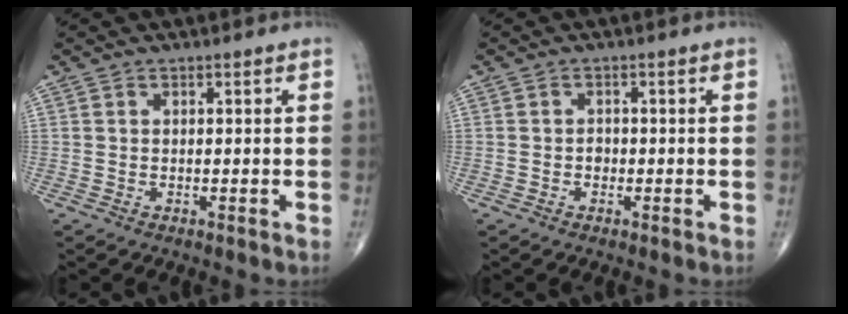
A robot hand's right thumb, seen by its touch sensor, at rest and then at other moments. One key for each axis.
{"total": 1.2, "fx": -0.3, "fy": 1.0, "fz": 0.6, "tx": -0.004, "ty": 0.004, "tz": -0.007}